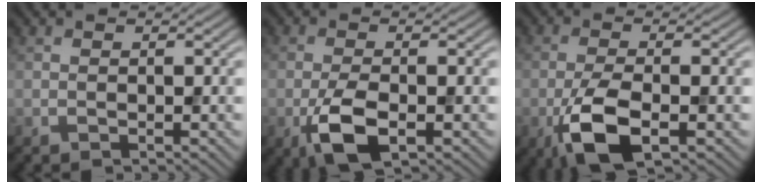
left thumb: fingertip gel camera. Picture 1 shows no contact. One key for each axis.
{"total": 5.8, "fx": -2.2, "fy": 2.3, "fz": 4.9, "tx": -0.104, "ty": -0.005, "tz": -0.046}
{"total": 7.4, "fx": -3.0, "fy": 2.7, "fz": 6.3, "tx": -0.130, "ty": -0.003, "tz": -0.066}